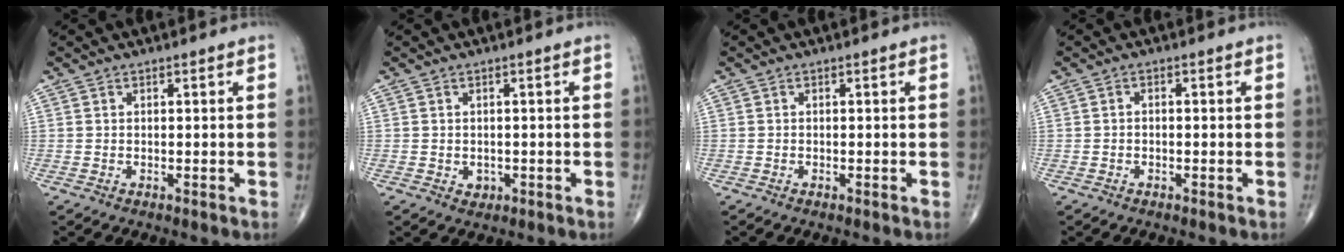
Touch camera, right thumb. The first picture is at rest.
{"total": 1.6, "force": [-0.4, 1.4, 0.7], "torque": [-0.005, 0.002, -0.001]}
{"total": 0.0}
{"total": 0.8, "force": [-0.3, 0.5, 0.5], "torque": [-0.007, 0.003, -0.008]}